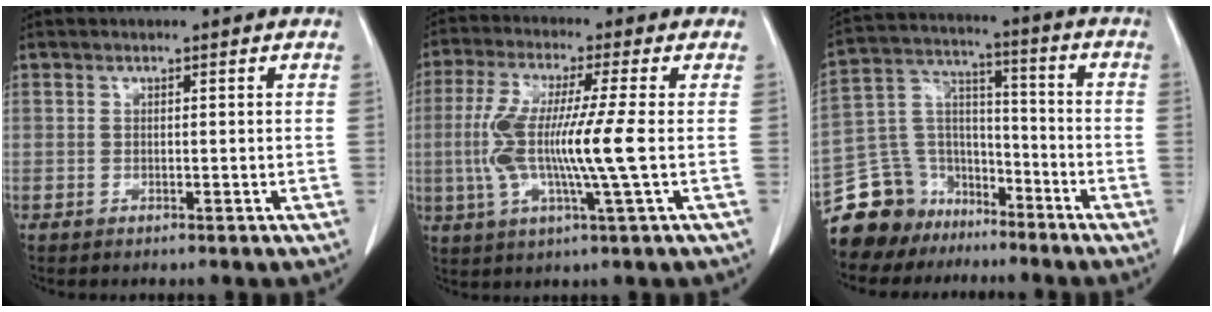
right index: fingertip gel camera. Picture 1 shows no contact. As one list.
[{"total": 11.6, "force": [-0.8, -0.1, 11.6], "torque": [-0.244, -0.003, -0.020]}, {"total": 13.5, "force": [-10.1, 8.9, 1.5], "torque": [-0.046, 0.074, -0.173]}]